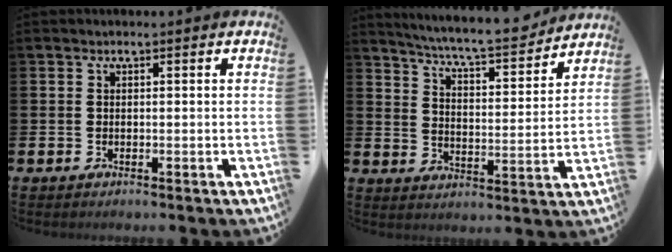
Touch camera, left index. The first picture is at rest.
{"total": 7.2, "force": [6.8, 0.2, 2.2], "torque": [-0.066, -0.051, 0.113]}